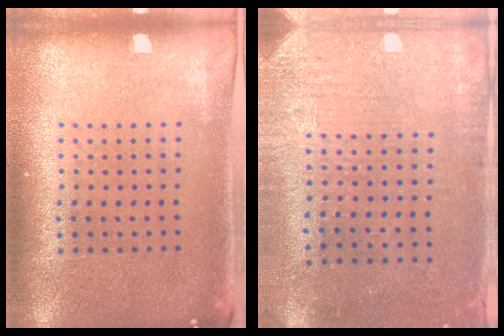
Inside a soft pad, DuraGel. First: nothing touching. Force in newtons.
{"total": 3.1, "press": 2.6, "slide": 1.7}